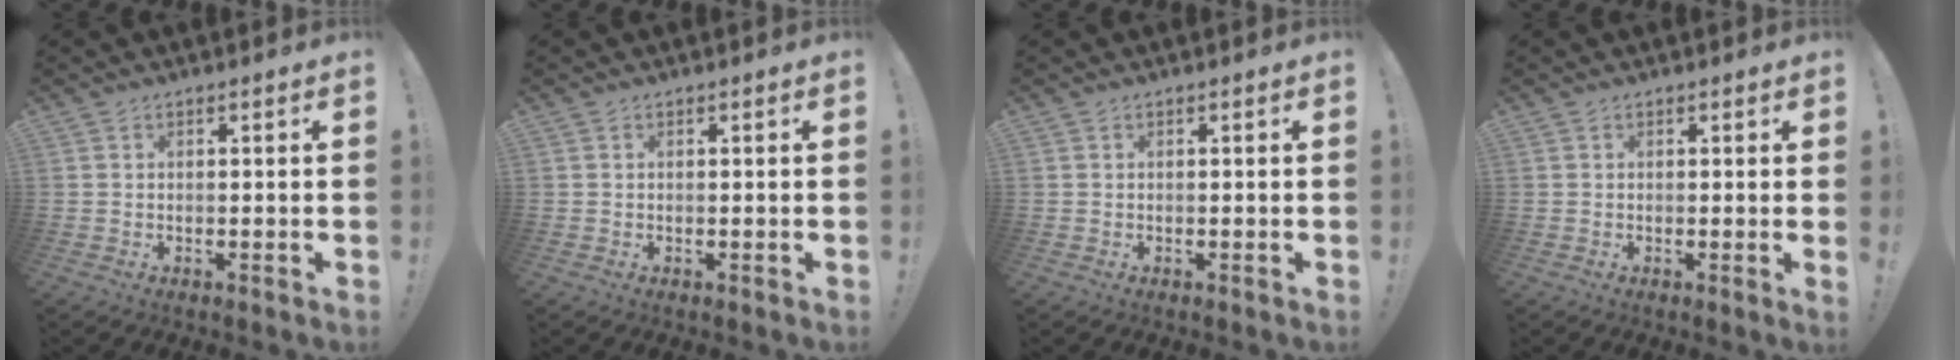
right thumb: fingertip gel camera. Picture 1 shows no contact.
{"total": 0.0}
{"total": 0.0}
{"total": 1.0, "force": [0.5, -0.4, 0.8], "torque": [-0.009, -0.005, 0.005]}